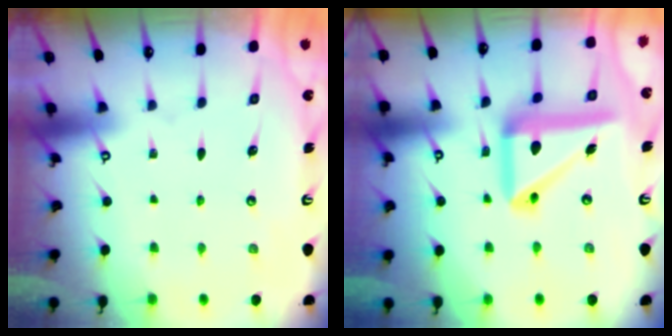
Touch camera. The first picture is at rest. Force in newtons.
{"total": 15.5, "press": 15.3, "slide": 1.8}